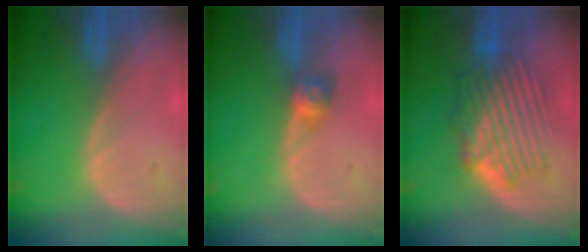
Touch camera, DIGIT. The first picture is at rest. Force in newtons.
{"total": 2.9, "press": 2.5, "slide": 1.4}
{"total": 8.9, "press": 8.3, "slide": 3.2}